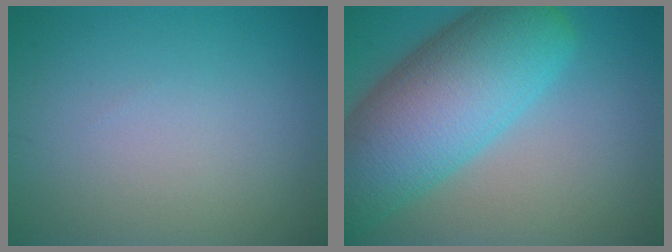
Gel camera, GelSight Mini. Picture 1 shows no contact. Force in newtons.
{"total": 12.0, "press": 12.0, "slide": 0.5}